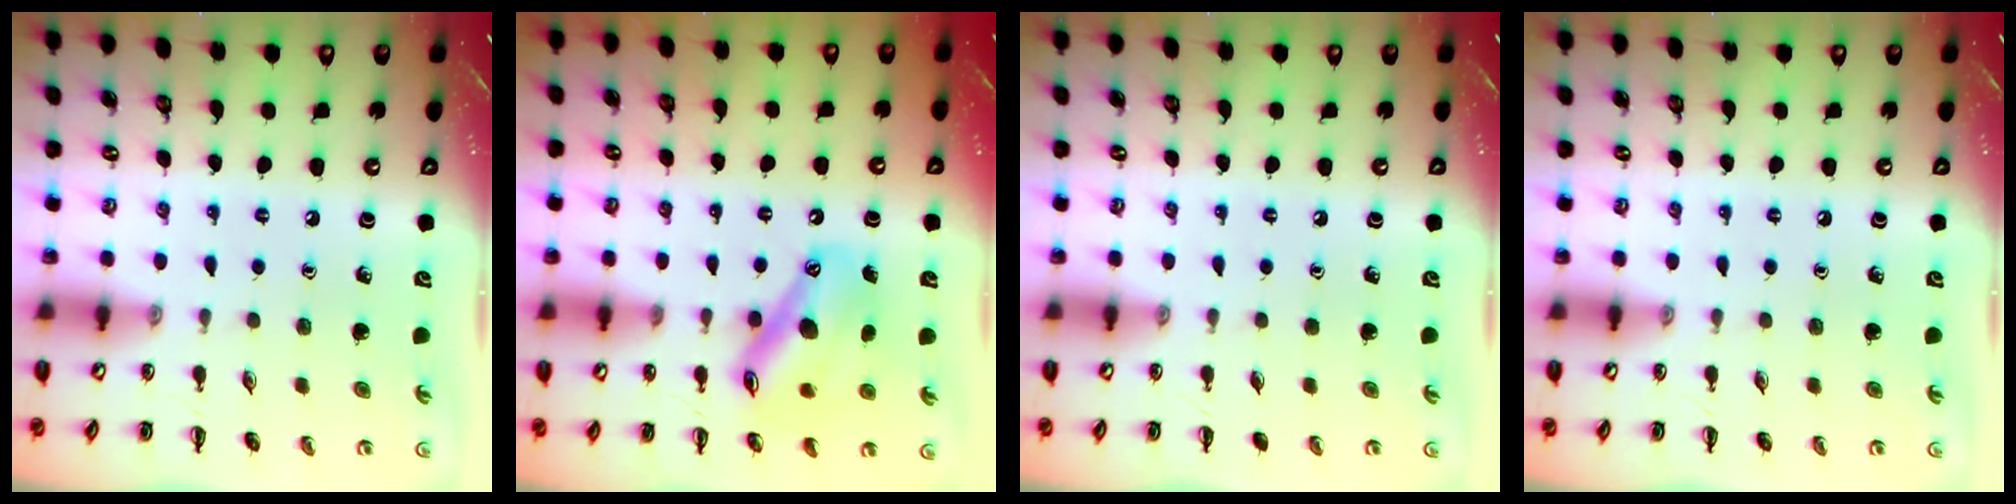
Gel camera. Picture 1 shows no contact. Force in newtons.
{"total": 12.1, "press": 11.7, "slide": 3.3}
{"total": 0.0}
{"total": 0.0}